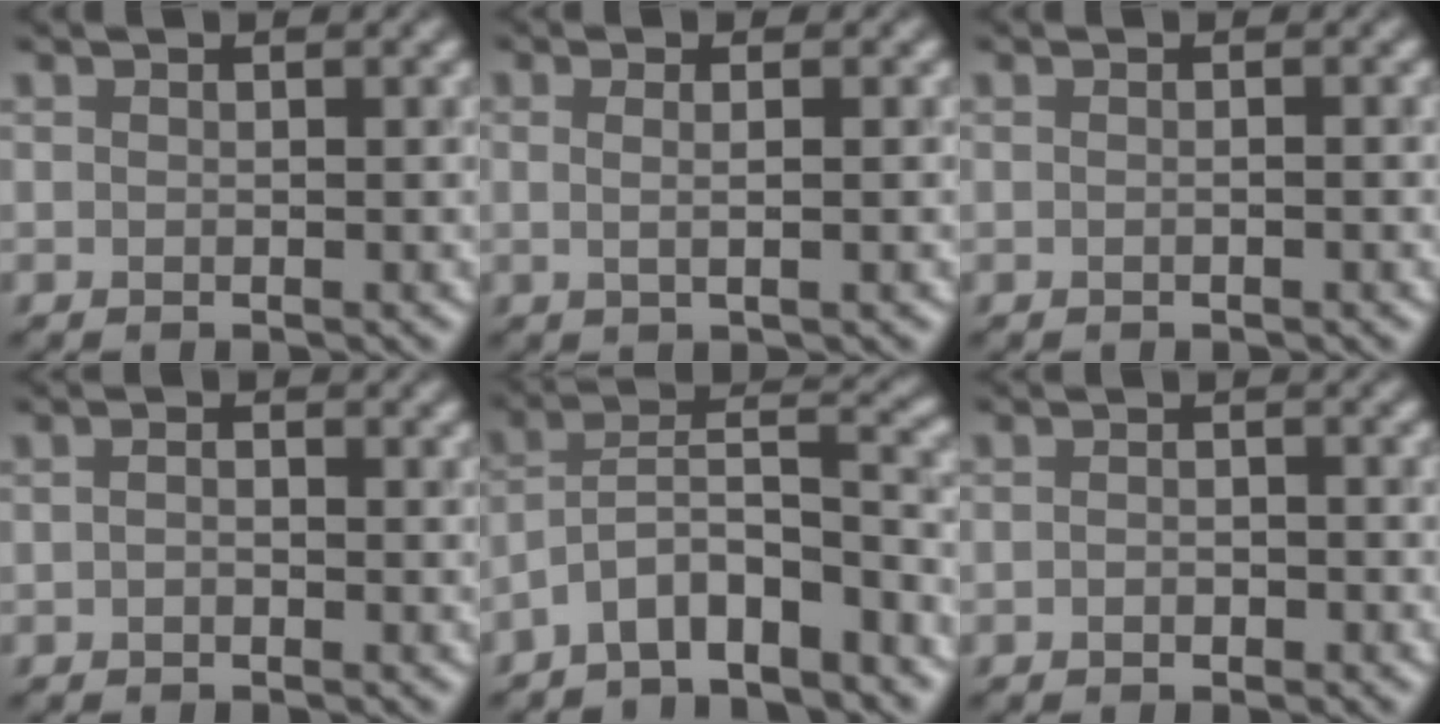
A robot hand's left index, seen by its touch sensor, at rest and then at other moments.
{"total": 2.6, "force": [0.7, 1.2, 2.2], "torque": [-0.019, 0.005, -0.009]}
{"total": 0.7, "force": [-0.2, 0.4, 0.5], "torque": [0.005, -0.014, -0.012]}
{"total": 0.6, "force": [-0.6, 0.1, 0.1], "torque": [-0.005, -0.004, -0.007]}
{"total": 7.1, "force": [-5.3, 2.0, 4.4], "torque": [-0.069, 0.012, -0.092]}
{"total": 1.2, "force": [-1.0, 0.4, 0.4], "torque": [-0.009, -0.002, -0.013]}